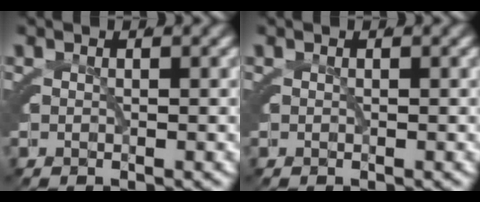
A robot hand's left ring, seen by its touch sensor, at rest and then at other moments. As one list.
[{"total": 0.0}]